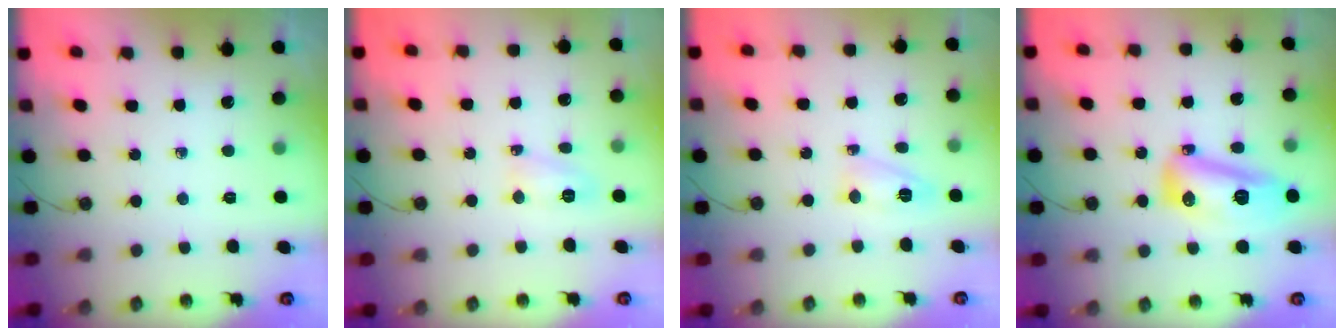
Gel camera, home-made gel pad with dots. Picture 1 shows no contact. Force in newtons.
{"total": 5.5, "press": 5.5, "slide": 0.5}
{"total": 6.0, "press": 6.0, "slide": 0.3}
{"total": 13.6, "press": 13.6, "slide": 1.3}